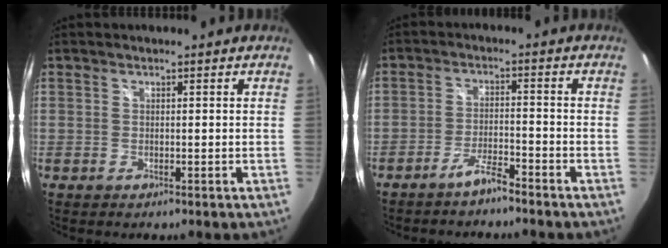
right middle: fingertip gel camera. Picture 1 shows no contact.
{"total": 3.9, "force": [-3.5, 0.3, 1.8], "torque": [-0.053, 0.005, -0.062]}